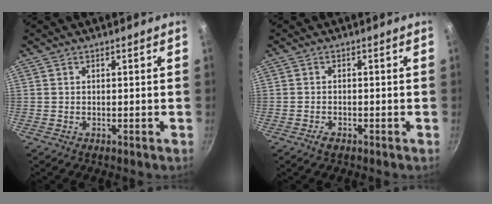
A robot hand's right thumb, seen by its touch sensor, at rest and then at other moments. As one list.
[{"total": 1.6, "force": [-1.1, 0.8, 0.9], "torque": [-0.018, 0.009, -0.022]}]